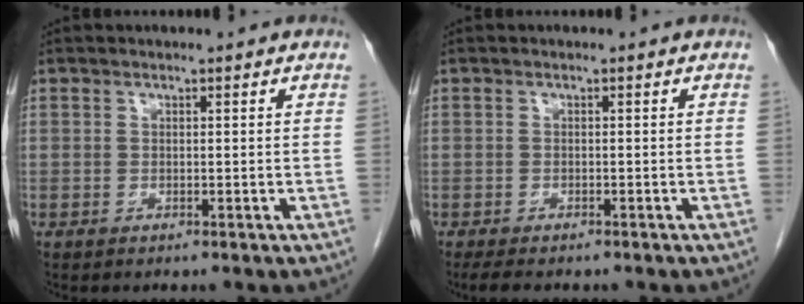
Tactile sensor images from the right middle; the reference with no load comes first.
{"total": 4.1, "force": [-3.3, 1.2, 2.1], "torque": [-0.030, -0.011, -0.044]}